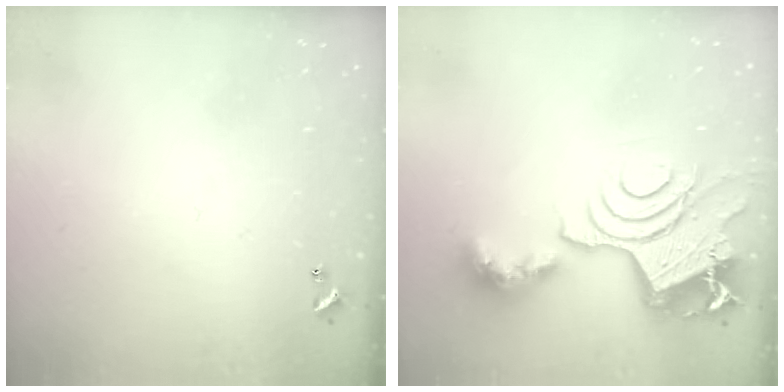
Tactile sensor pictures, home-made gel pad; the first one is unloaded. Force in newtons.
{"total": 14.6, "press": 14.5, "slide": 1.8}